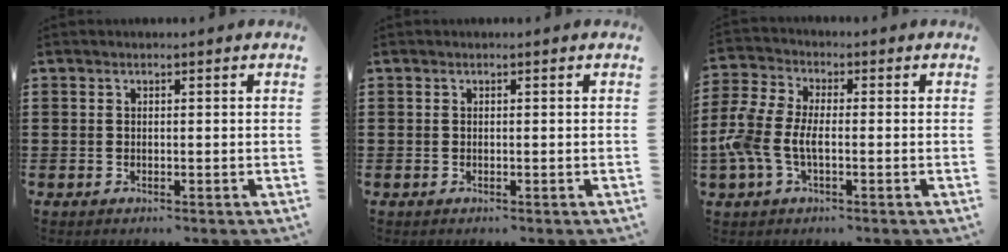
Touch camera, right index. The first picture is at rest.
{"total": 0.0}
{"total": 6.3, "force": [-1.9, 3.3, 5.0], "torque": [-0.141, -0.008, -0.048]}